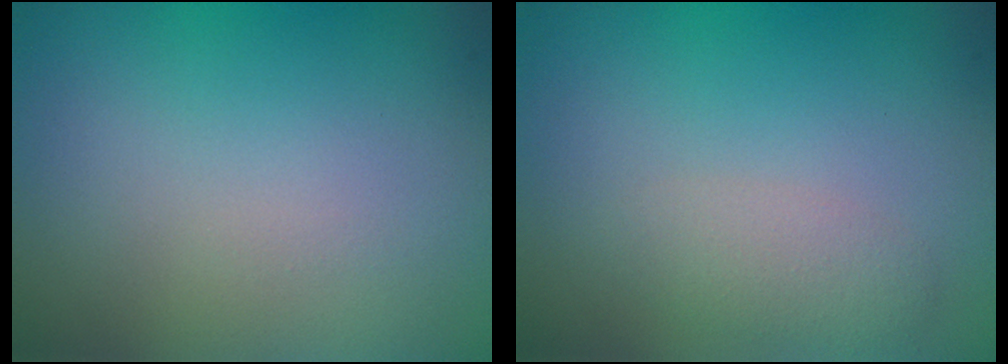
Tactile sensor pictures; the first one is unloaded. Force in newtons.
{"total": 1.7, "press": 1.7, "slide": 0.1}